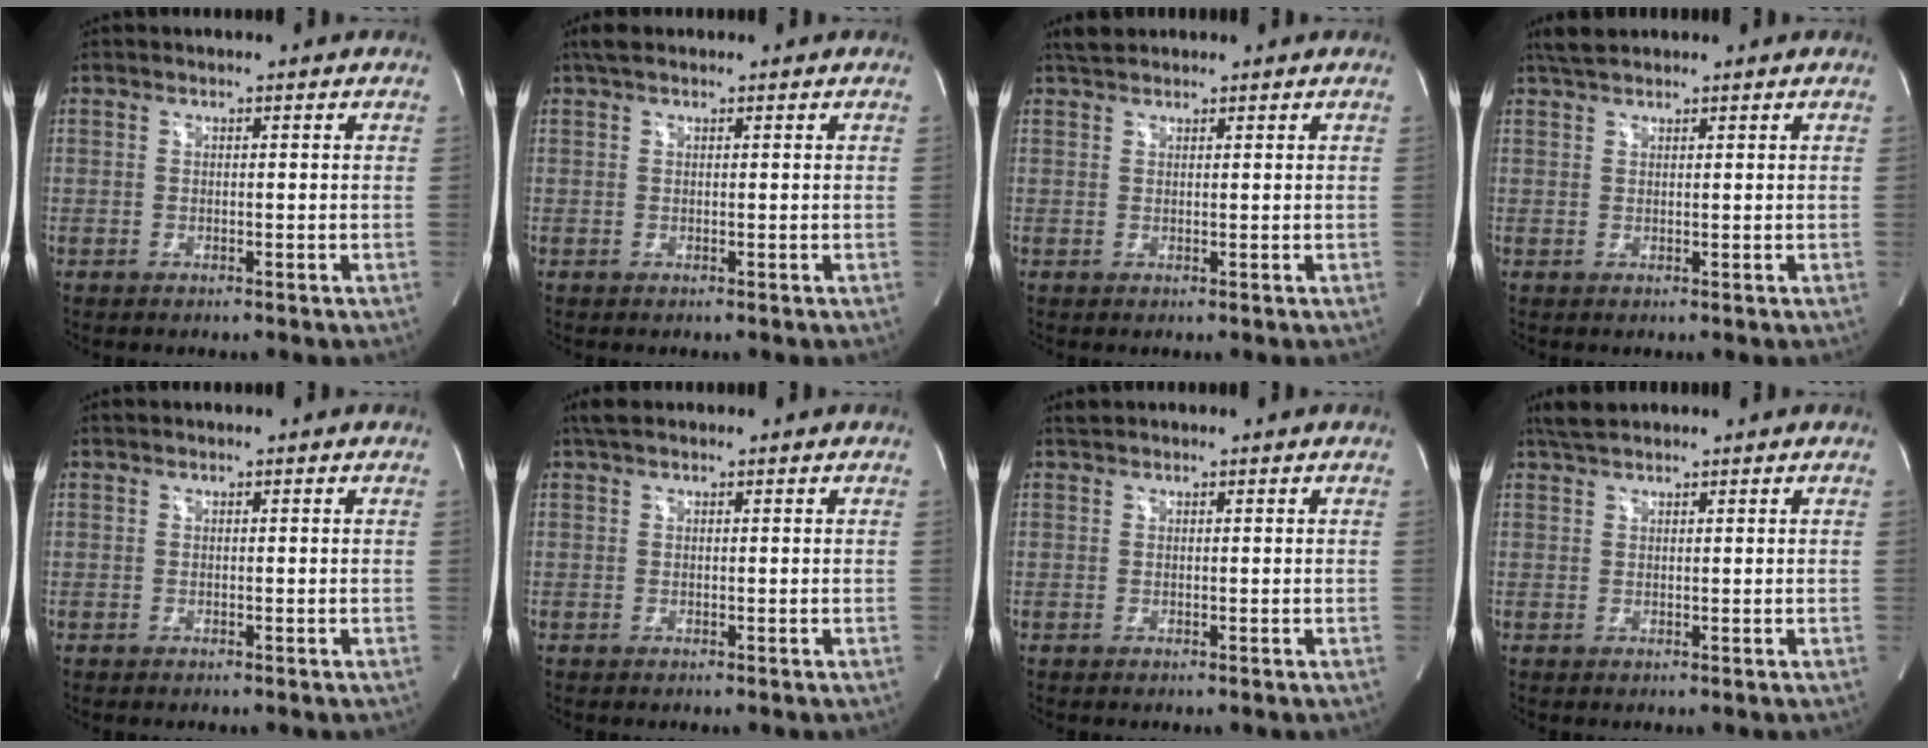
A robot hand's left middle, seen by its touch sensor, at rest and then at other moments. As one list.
[{"total": 2.0, "force": [1.5, 0.7, 1.1], "torque": [-0.025, 0.020, 0.028]}, {"total": 1.9, "force": [1.8, 0.5, 0.4], "torque": [-0.014, 0.014, 0.034]}, {"total": 2.3, "force": [2.1, 0.7, 0.7], "torque": [-0.018, 0.016, 0.039]}, {"total": 0.0}, {"total": 2.1, "force": [1.6, 0.6, 1.1], "torque": [-0.024, 0.019, 0.031]}, {"total": 0.7, "force": [0.7, 0.0, 0.0], "torque": [-0.010, 0.010, 0.019]}, {"total": 2.6, "force": [2.4, 0.4, 1.0], "torque": [-0.025, 0.015, 0.049]}]